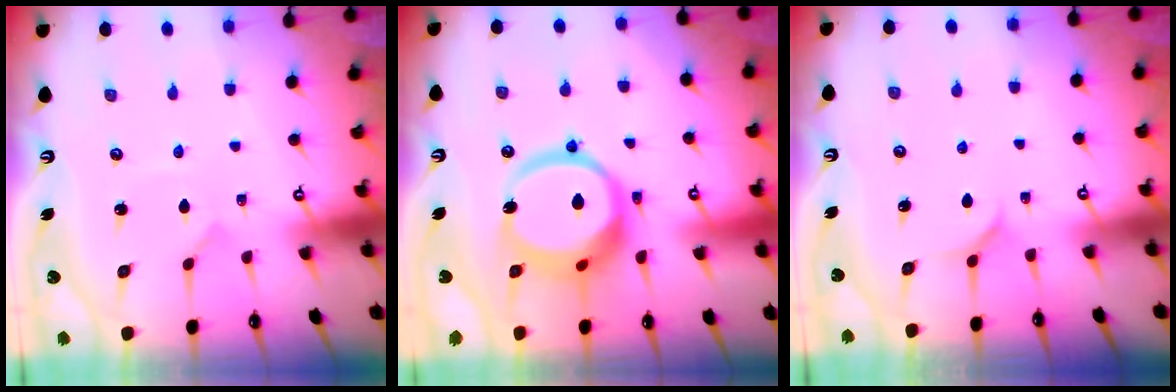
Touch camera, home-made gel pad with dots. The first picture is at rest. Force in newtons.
{"total": 16.4, "press": 16.3, "slide": 1.9}
{"total": 5.0, "press": 5.0, "slide": 0.4}